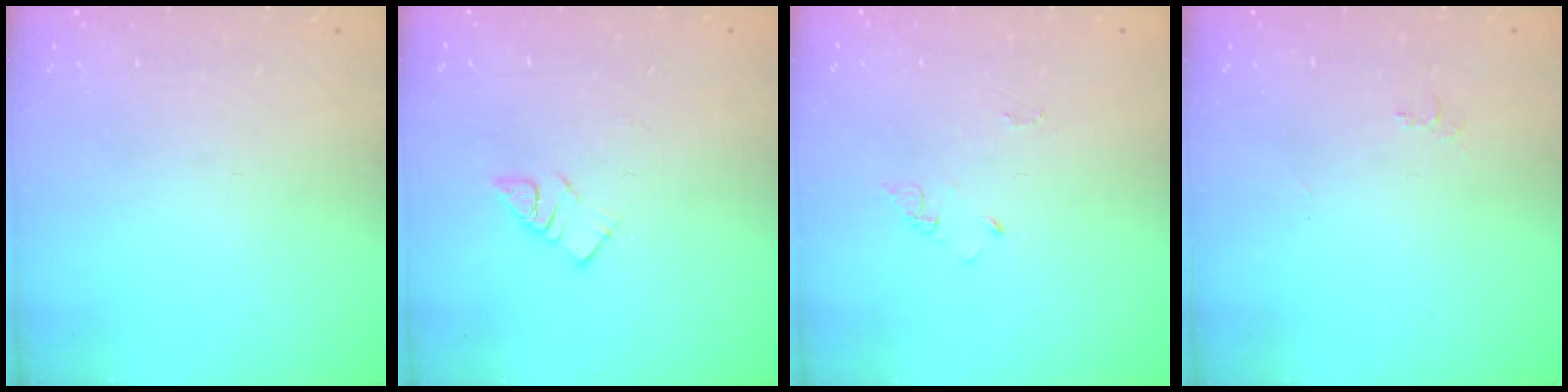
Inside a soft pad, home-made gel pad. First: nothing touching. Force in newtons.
{"total": 4.6, "press": 4.6, "slide": 0.2}
{"total": 2.9, "press": 2.9, "slide": 0.3}
{"total": 6.1, "press": 6.1, "slide": 0.7}